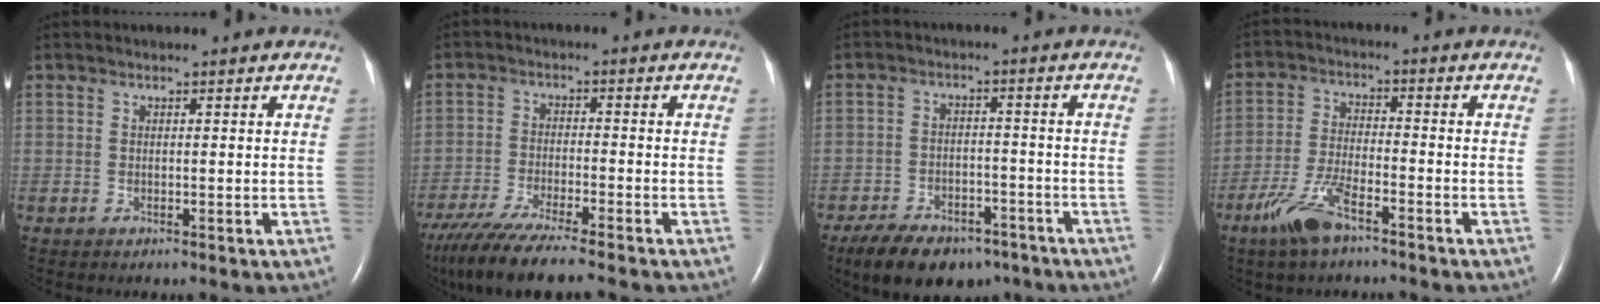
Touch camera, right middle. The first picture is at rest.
{"total": 12.1, "force": [-10.1, 0.5, 6.7], "torque": [-0.123, -0.035, -0.170]}
{"total": 12.8, "force": [-9.3, 6.3, 6.1], "torque": [-0.107, -0.001, -0.141]}
{"total": 7.5, "force": [-5.1, 1.8, 5.3], "torque": [-0.119, -0.009, -0.097]}